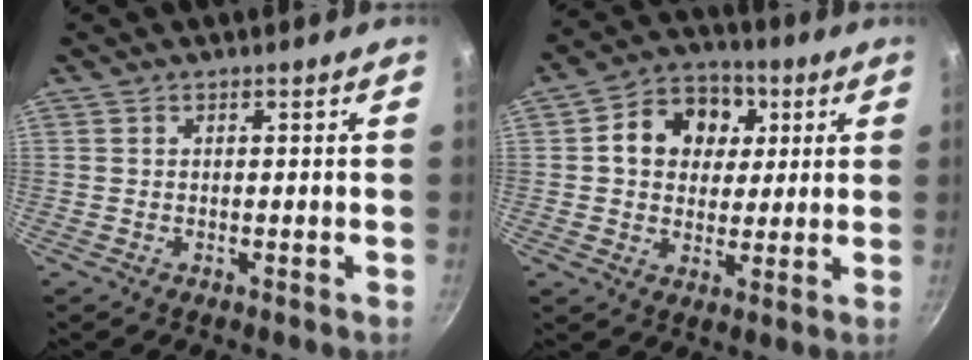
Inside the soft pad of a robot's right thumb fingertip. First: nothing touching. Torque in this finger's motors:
{"motor_torque": [0.47, 2.46, 0.84, -0.25, 0.05]}